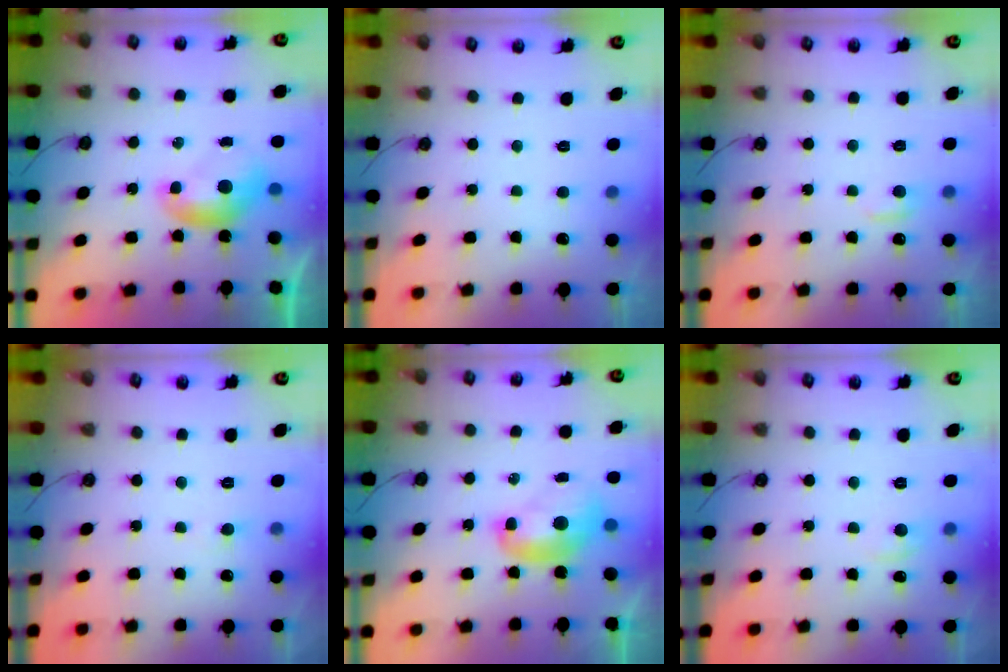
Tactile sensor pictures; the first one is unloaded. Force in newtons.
{"total": 2.7, "press": 2.7, "slide": 0.3}
{"total": 0.9, "press": 0.7, "slide": 0.6}
{"total": 0.9, "press": 0.7, "slide": 0.5}
{"total": 2.3, "press": 2.3, "slide": 0.2}
{"total": 0.8, "press": 0.3, "slide": 0.8}